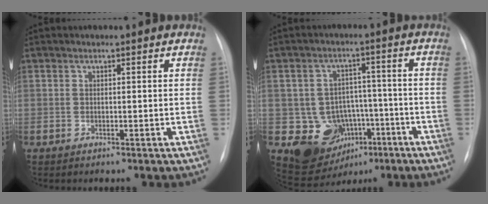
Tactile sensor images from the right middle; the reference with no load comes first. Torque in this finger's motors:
{"motor_torque": [0.65, -0.62, 0.18, 0.04]}